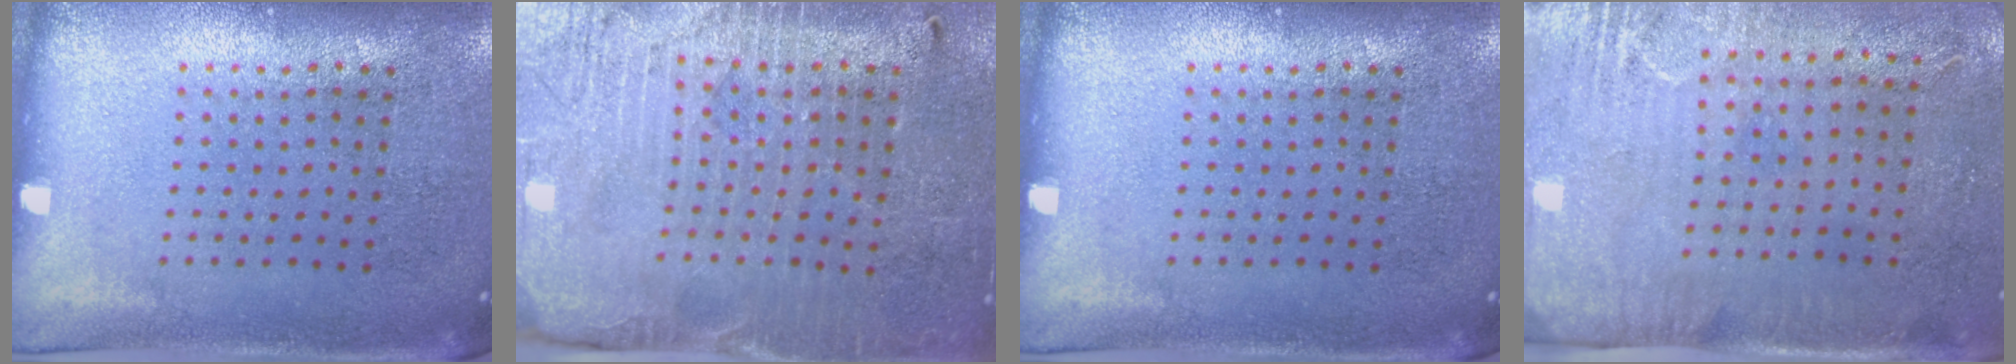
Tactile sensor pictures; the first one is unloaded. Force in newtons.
{"total": 3.8, "press": 3.7, "slide": 0.9}
{"total": 0.0}
{"total": 2.9, "press": 2.4, "slide": 1.7}